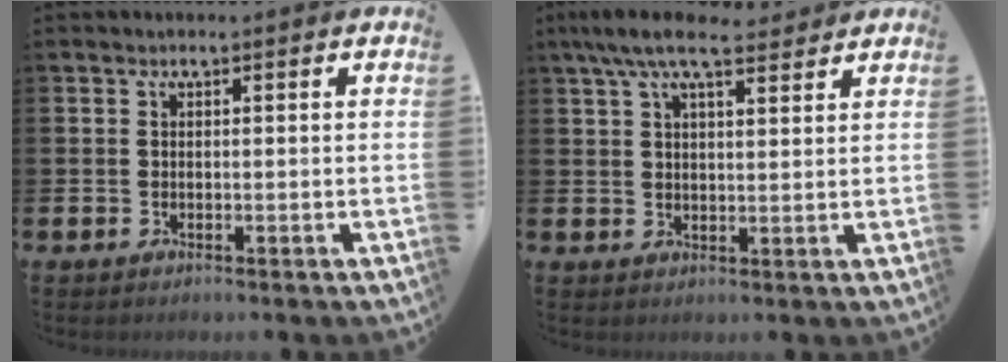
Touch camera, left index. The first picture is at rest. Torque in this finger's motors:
{"motor_torque": [1.12, -1.02, 0.22, 0.21]}